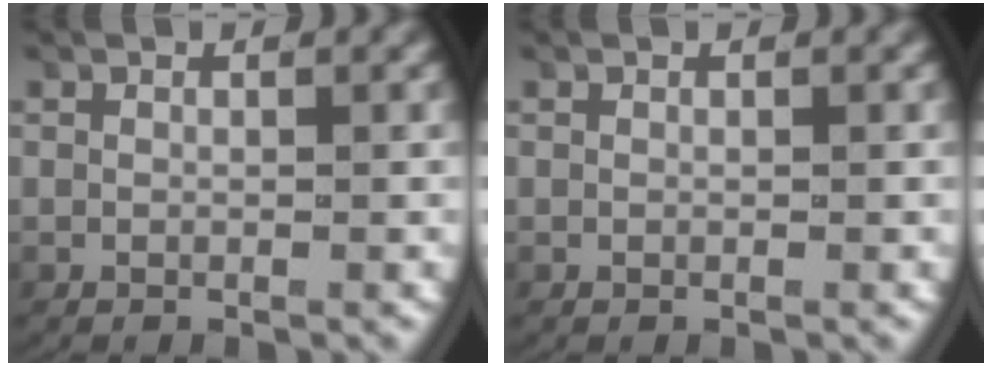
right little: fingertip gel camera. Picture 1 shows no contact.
{"total": 0.0}